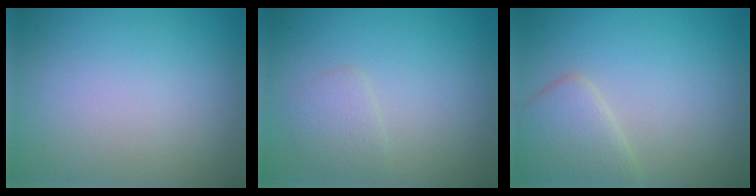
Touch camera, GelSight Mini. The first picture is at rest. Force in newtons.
{"total": 1.5, "press": 1.5, "slide": 0.1}
{"total": 3.4, "press": 3.4, "slide": 0.2}